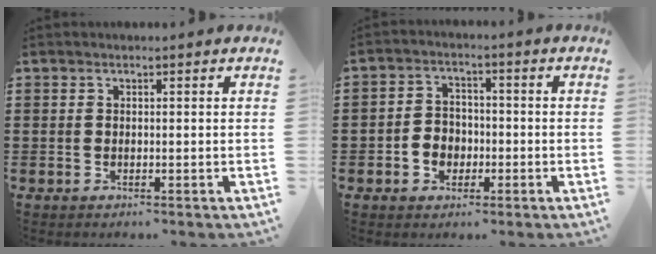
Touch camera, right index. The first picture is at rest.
{"total": 3.7, "force": [-1.4, 3.1, 1.3], "torque": [-0.034, 0.008, -0.032]}